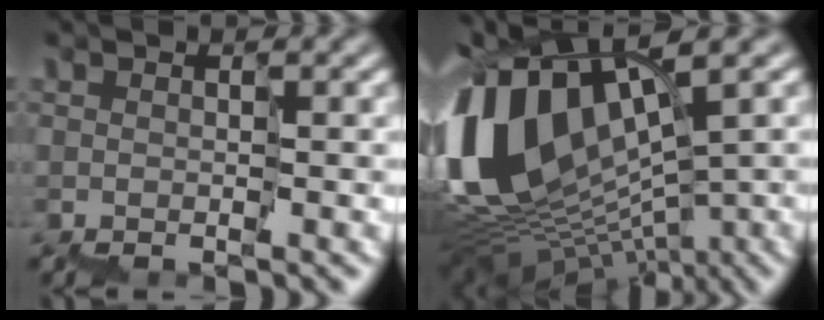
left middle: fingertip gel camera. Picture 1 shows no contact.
{"total": 12.2, "force": [1.5, 7.1, 9.7], "torque": [-0.223, 0.017, 0.029]}